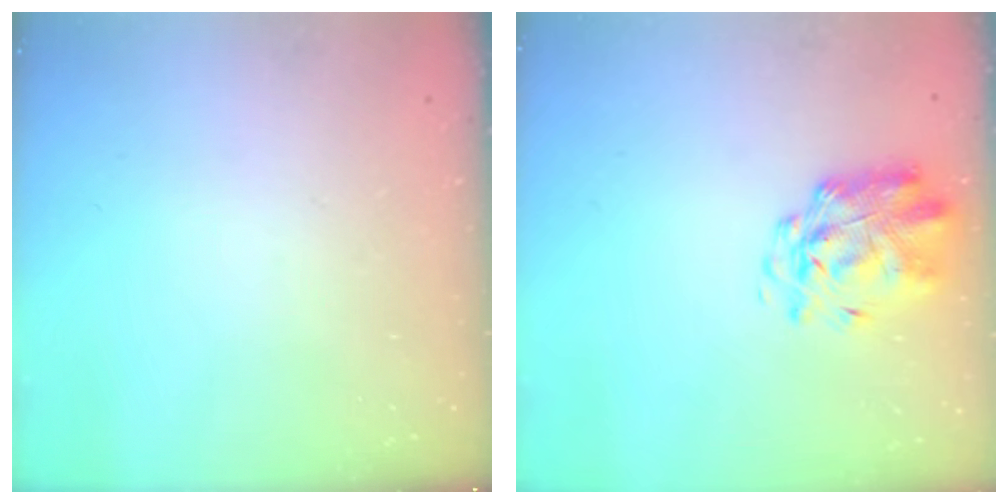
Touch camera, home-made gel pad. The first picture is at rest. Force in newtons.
{"total": 2.9, "press": 2.8, "slide": 0.7}